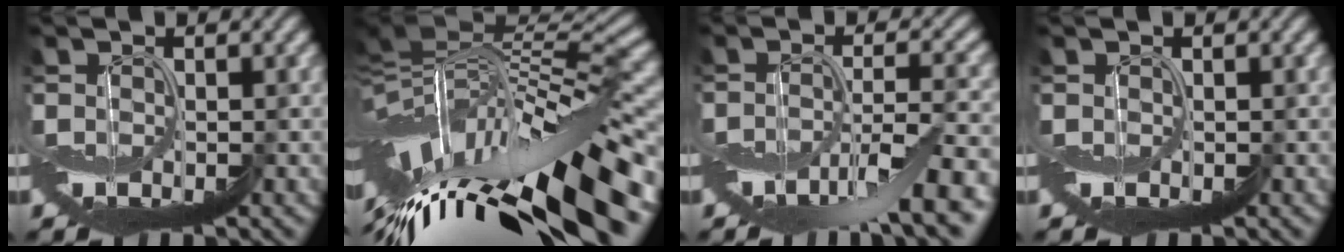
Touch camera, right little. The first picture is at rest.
{"total": 14.9, "force": [-4.3, 6.4, 12.8], "torque": [-0.229, -0.001, -0.062]}
{"total": 8.5, "force": [-3.9, 2.7, 7.0], "torque": [-0.119, -0.010, -0.064]}
{"total": 0.0}